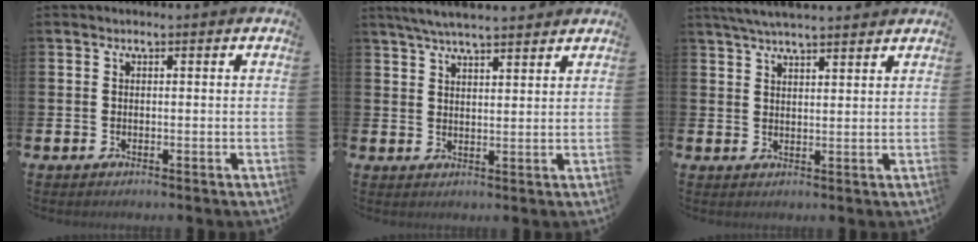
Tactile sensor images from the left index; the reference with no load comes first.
{"total": 5.1, "force": [4.8, 0.5, 1.7], "torque": [-0.046, -0.010, 0.088]}
{"total": 4.6, "force": [4.4, 0.3, 1.5], "torque": [-0.041, -0.009, 0.081]}